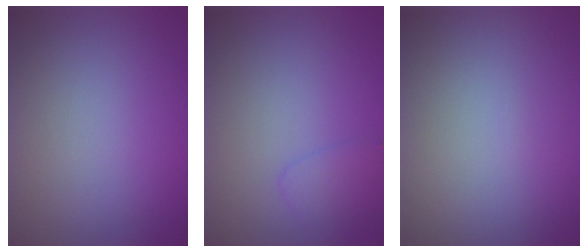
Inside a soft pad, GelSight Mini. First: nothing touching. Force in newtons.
{"total": 1.4, "press": 1.4, "slide": 0.1}
{"total": 0.0}